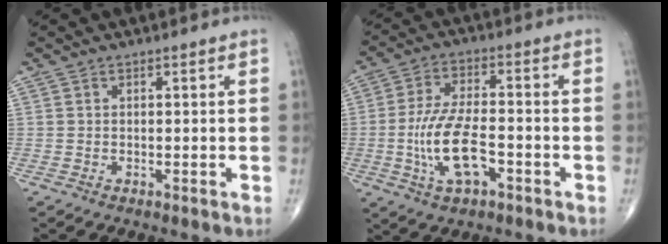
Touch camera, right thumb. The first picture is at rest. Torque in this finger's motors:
{"motor_torque": [2.39, 2.62, 1.18, -0.12, 0.40]}